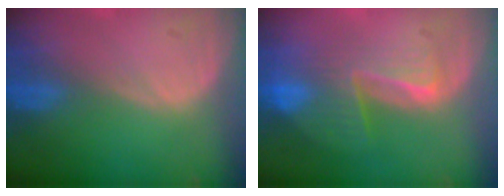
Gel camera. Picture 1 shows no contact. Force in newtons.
{"total": 8.4, "press": 7.2, "slide": 4.3}